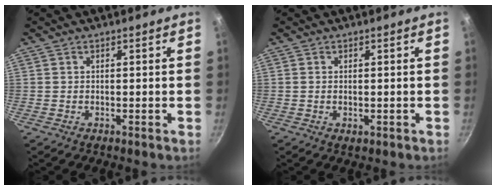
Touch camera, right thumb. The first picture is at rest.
{"total": 1.3, "force": [-0.2, 0.7, 1.0], "torque": [-0.015, -0.002, -0.003]}